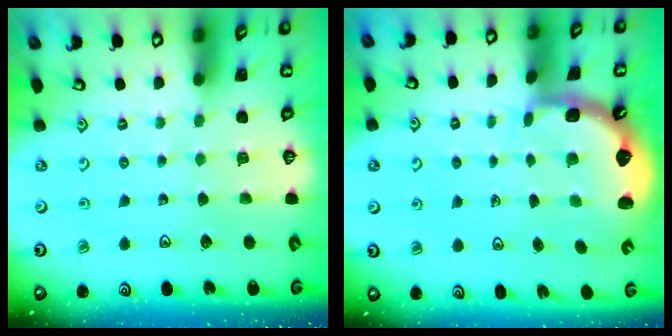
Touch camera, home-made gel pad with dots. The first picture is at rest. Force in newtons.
{"total": 2.5, "press": 1.6, "slide": 1.9}